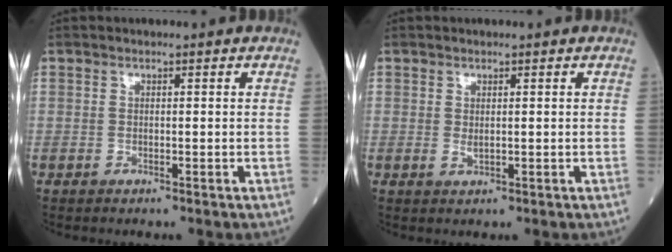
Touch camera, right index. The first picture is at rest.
{"total": 0.9, "force": [0.2, 0.3, 0.8], "torque": [-0.017, -0.004, 0.008]}